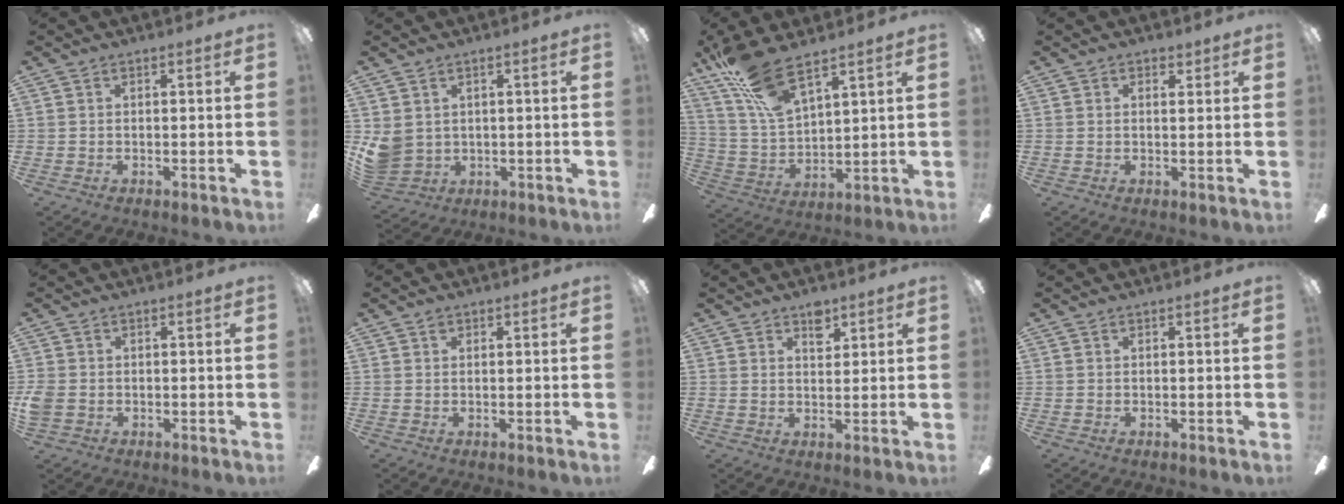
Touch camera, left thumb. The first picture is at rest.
{"total": 5.8, "force": [1.4, 5.2, 2.2], "torque": [-0.063, -0.004, 0.027]}
{"total": 14.5, "force": [10.8, 4.1, 8.8], "torque": [-0.194, -0.052, 0.192]}
{"total": 2.0, "force": [1.2, 1.2, 1.0], "torque": [0.002, -0.005, 0.016]}
{"total": 3.3, "force": [-0.6, 2.7, 1.7], "torque": [-0.041, 0.003, -0.011]}
{"total": 1.0, "force": [0.6, 0.7, 0.5], "torque": [-0.002, 0.000, 0.008]}
{"total": 4.9, "force": [3.5, 2.5, 2.4], "torque": [-0.021, -0.018, 0.058]}
{"total": 0.0}